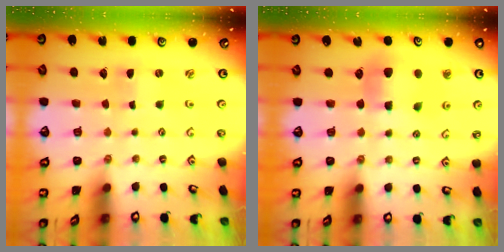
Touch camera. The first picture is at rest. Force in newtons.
{"total": 6.1, "press": 6.1, "slide": 0.6}